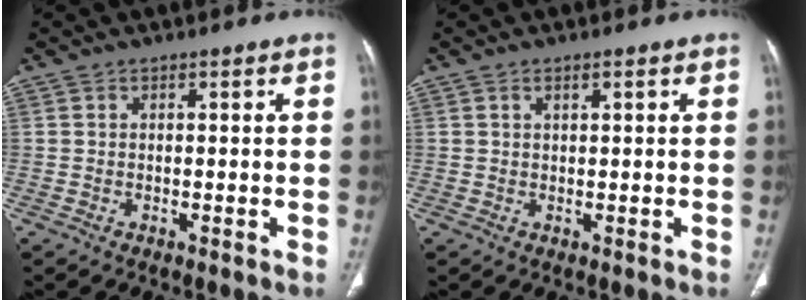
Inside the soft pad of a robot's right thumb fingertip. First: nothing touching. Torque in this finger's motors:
{"motor_torque": [-0.09, -0.04, -0.02, -0.03, 0.07]}